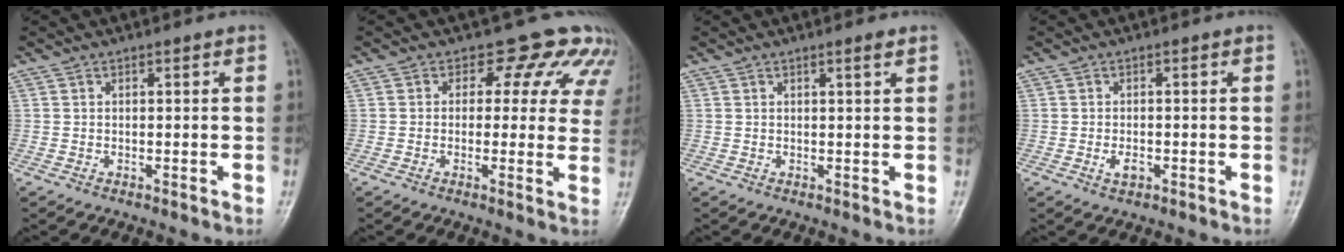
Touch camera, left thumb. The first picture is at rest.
{"total": 9.1, "force": [6.4, 5.8, 2.9], "torque": [0.020, -0.021, 0.048]}
{"total": 1.2, "force": [0.8, 0.0, 0.9], "torque": [-0.014, -0.005, 0.011]}
{"total": 2.1, "force": [-0.9, 1.2, 1.4], "torque": [-0.024, 0.001, -0.013]}